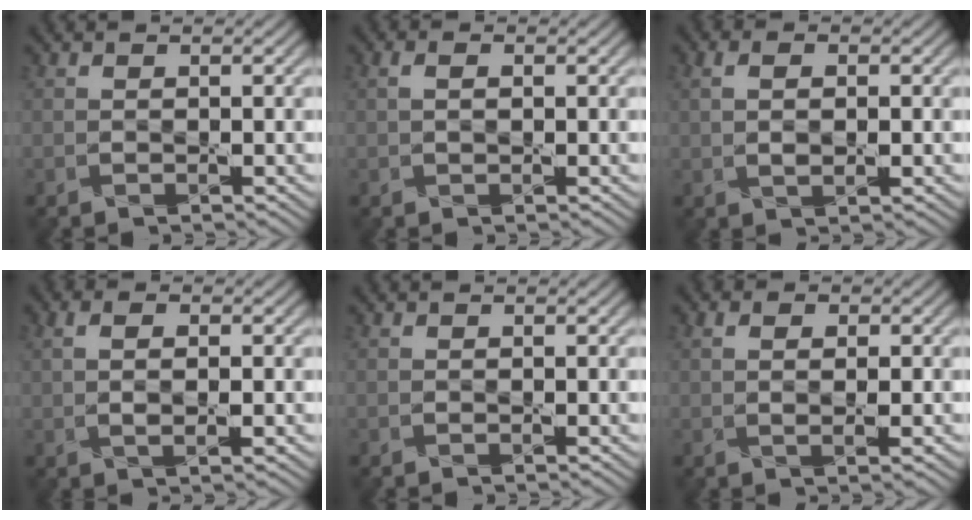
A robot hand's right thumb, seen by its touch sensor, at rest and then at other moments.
{"total": 1.5, "force": [0.3, 0.8, 1.3], "torque": [-0.025, 0.000, 0.009]}
{"total": 3.1, "force": [0.4, 1.5, 2.6], "torque": [-0.050, -0.006, 0.010]}
{"total": 3.1, "force": [0.3, 1.2, 2.9], "torque": [-0.055, -0.002, 0.006]}
{"total": 0.0}
{"total": 3.0, "force": [0.5, 1.5, 2.6], "torque": [-0.032, -0.007, 0.006]}